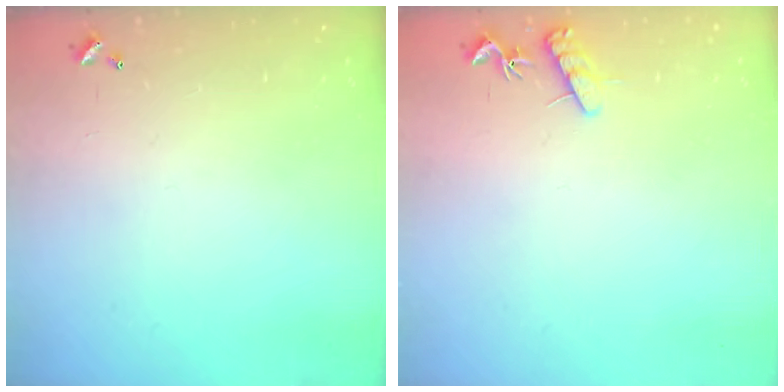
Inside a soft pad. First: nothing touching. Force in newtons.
{"total": 8.1, "press": 8.1, "slide": 0.6}